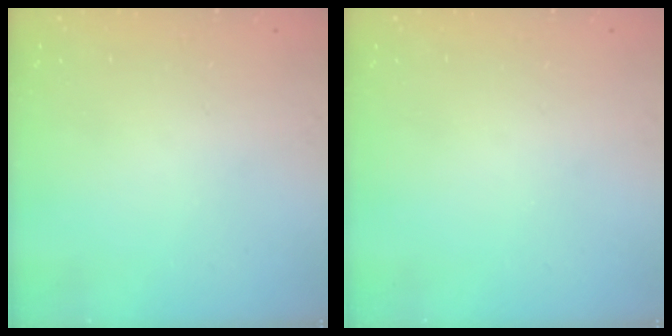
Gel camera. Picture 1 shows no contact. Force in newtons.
{"total": 0.0}